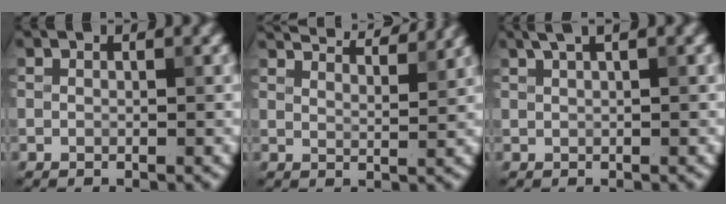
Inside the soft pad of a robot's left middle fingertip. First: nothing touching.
{"total": 6.2, "force": [5.8, 0.8, 2.2], "torque": [-0.033, 0.014, 0.070]}
{"total": 2.0, "force": [1.5, 0.1, 1.3], "torque": [-0.027, 0.011, 0.034]}